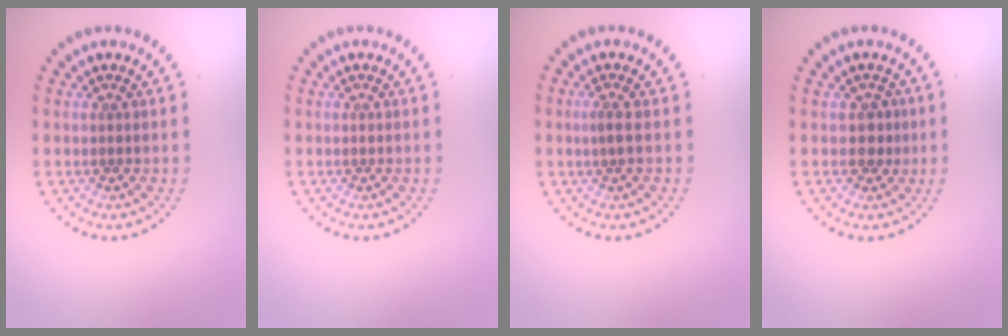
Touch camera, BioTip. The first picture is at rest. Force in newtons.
{"total": 0.0}
{"total": 1.2, "press": 1.0, "slide": 0.7}
{"total": 1.5, "press": 1.3, "slide": 0.8}